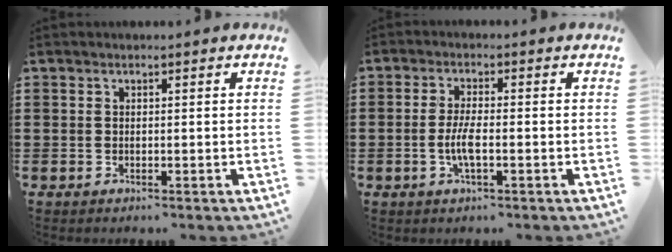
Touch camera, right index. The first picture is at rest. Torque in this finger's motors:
{"motor_torque": [2.14, 0.00, 0.28, 0.07]}